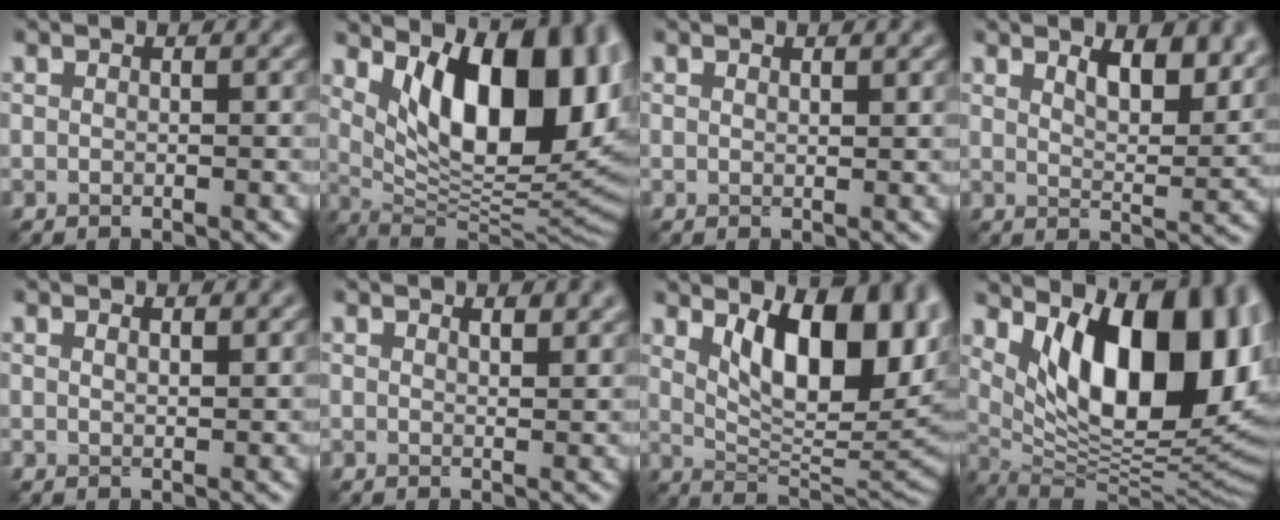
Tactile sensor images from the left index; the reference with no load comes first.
{"total": 14.1, "force": [4.7, 6.3, 11.7], "torque": [-0.136, -0.007, 0.075]}
{"total": 0.6, "force": [0.5, 0.1, 0.3], "torque": [-0.003, 0.000, 0.010]}
{"total": 5.2, "force": [3.1, 1.8, 3.7], "torque": [-0.056, -0.006, 0.047]}
{"total": 1.0, "force": [0.7, 0.2, 0.6], "torque": [-0.011, -0.001, 0.013]}
{"total": 1.9, "force": [1.3, 0.6, 1.1], "torque": [-0.010, 0.000, 0.023]}
{"total": 11.9, "force": [3.8, 5.1, 10.0], "torque": [-0.135, 0.000, 0.062]}
{"total": 15.6, "force": [4.8, 7.1, 13.0], "torque": [-0.144, -0.006, 0.076]}